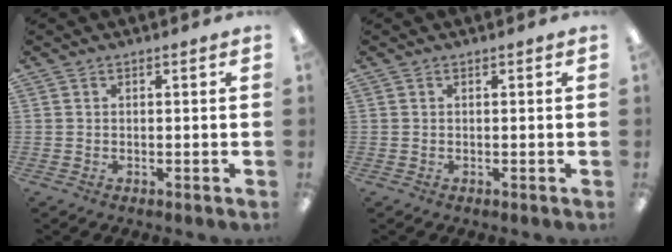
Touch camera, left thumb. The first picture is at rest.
{"total": 0.0}